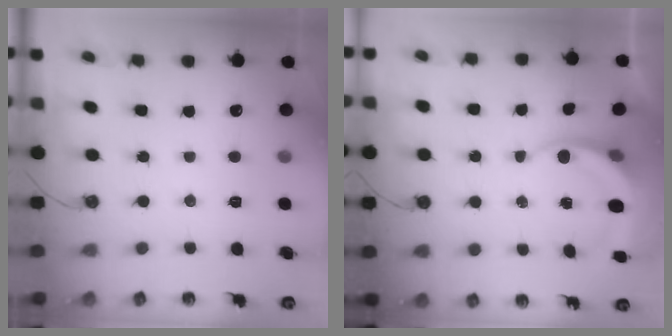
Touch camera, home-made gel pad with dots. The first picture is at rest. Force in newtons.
{"total": 5.9, "press": 5.8, "slide": 0.7}